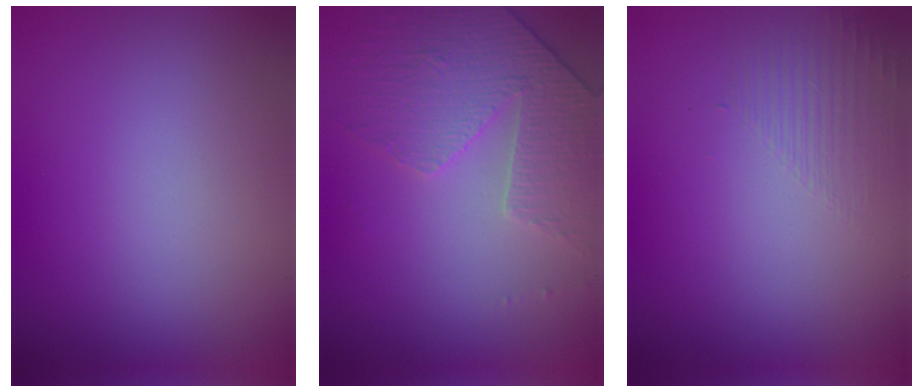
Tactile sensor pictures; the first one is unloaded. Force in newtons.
{"total": 4.7, "press": 3.4, "slide": 3.2}
{"total": 1.4, "press": 0.2, "slide": 1.4}